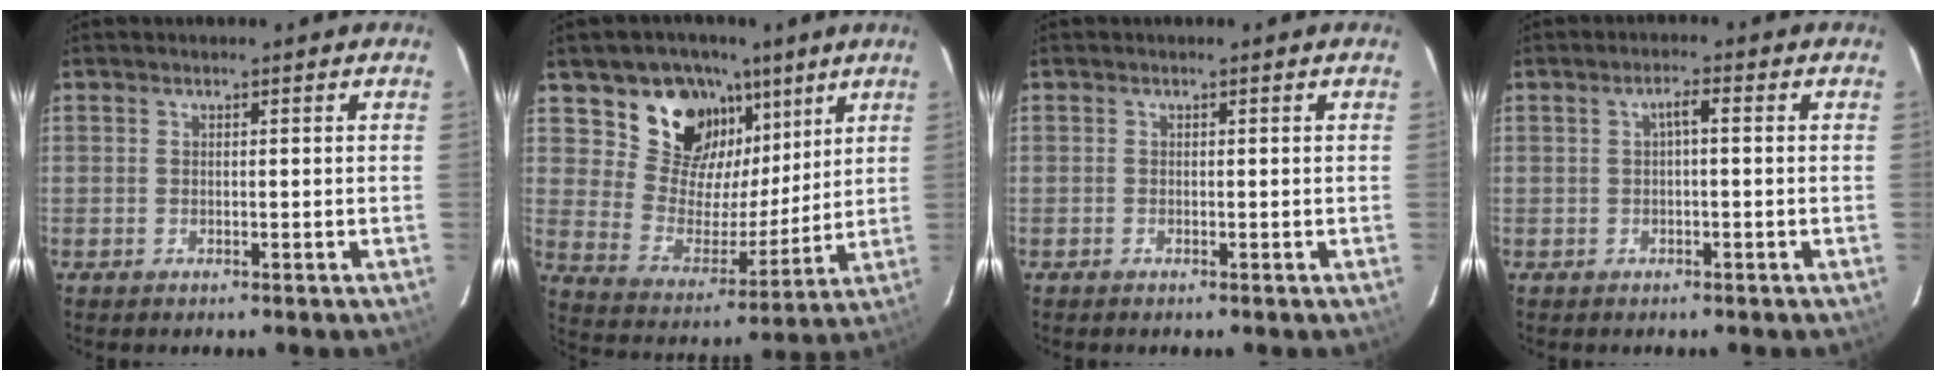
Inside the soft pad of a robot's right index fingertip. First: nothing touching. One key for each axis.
{"total": 16.3, "fx": 9.9, "fy": 11.3, "fz": 6.2, "tx": -0.123, "ty": 0.002, "tz": 0.186}
{"total": 0.0}
{"total": 1.9, "fx": 0.0, "fy": 0.4, "fz": 1.9, "tx": -0.037, "ty": 0.009, "tz": 0.002}